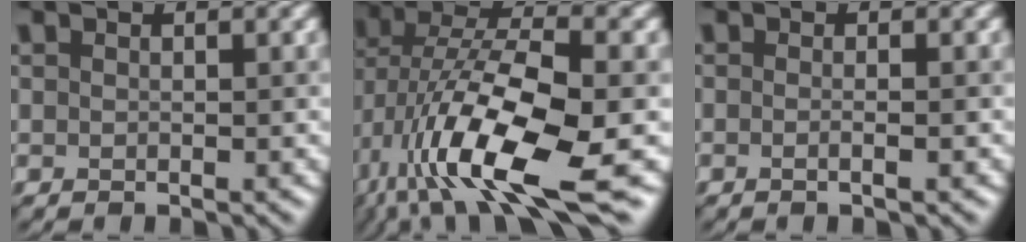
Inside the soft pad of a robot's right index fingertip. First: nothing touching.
{"total": 14.0, "force": [-4.5, 5.8, 11.9], "torque": [-0.222, -0.016, -0.085]}
{"total": 2.6, "force": [0.4, 1.4, 2.1], "torque": [0.008, -0.003, -0.021]}